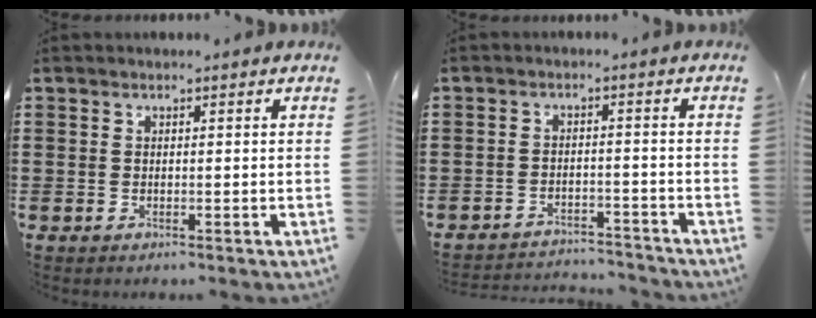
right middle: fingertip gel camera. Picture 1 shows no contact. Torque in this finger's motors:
{"motor_torque": [2.14, 0.00, 0.10, 0.06]}